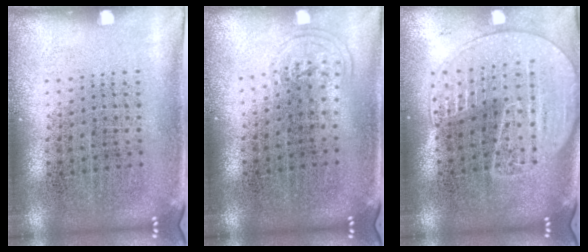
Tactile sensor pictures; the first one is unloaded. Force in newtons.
{"total": 0.7, "press": 0.6, "slide": 0.5}
{"total": 2.0, "press": 1.8, "slide": 0.8}